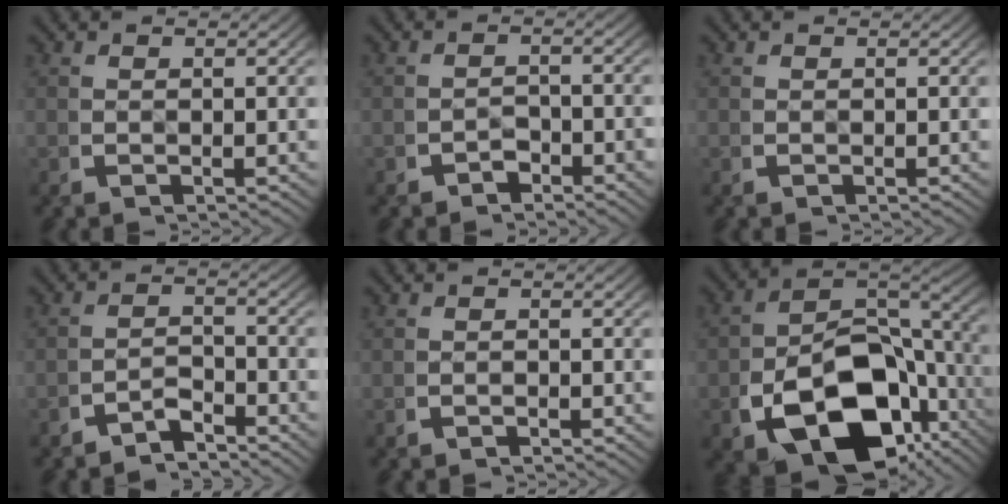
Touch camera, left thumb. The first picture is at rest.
{"total": 2.1, "force": [-1.9, 0.8, 0.4], "torque": [-0.005, -0.010, -0.028]}
{"total": 0.0}
{"total": 2.9, "force": [-2.5, 1.0, 0.9], "torque": [-0.006, -0.011, -0.045]}
{"total": 0.7, "force": [-0.6, 0.2, 0.1], "torque": [-0.002, -0.003, -0.012]}
{"total": 16.3, "force": [-4.4, 10.1, 12.0], "torque": [-0.217, -0.054, -0.046]}